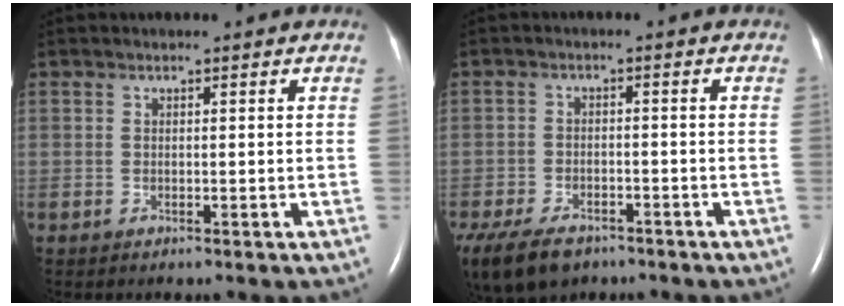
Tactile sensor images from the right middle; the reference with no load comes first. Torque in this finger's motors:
{"motor_torque": [0.55, -0.53, 0.08, 0.04]}